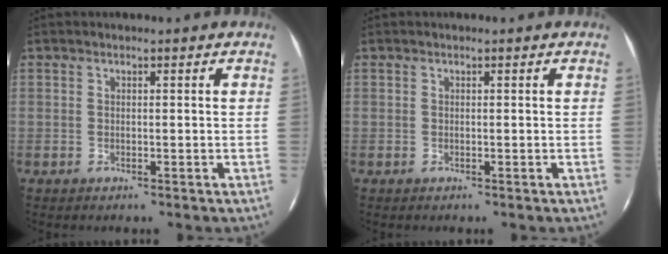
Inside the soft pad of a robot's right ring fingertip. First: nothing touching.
{"total": 0.0}